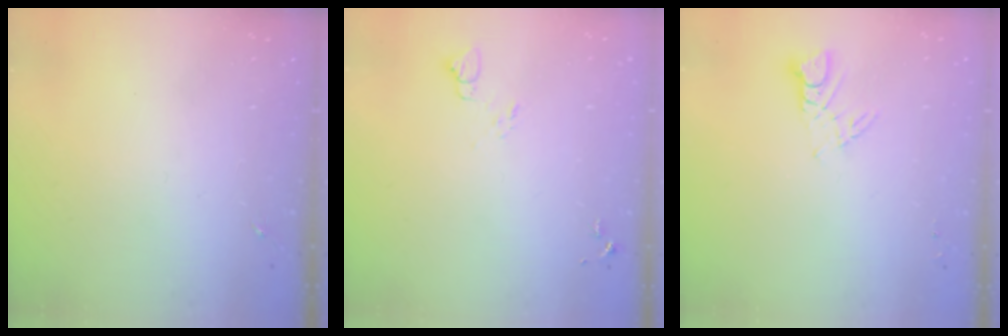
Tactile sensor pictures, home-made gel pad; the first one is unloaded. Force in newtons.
{"total": 5.9, "press": 5.8, "slide": 0.5}
{"total": 4.6, "press": 4.6, "slide": 0.3}